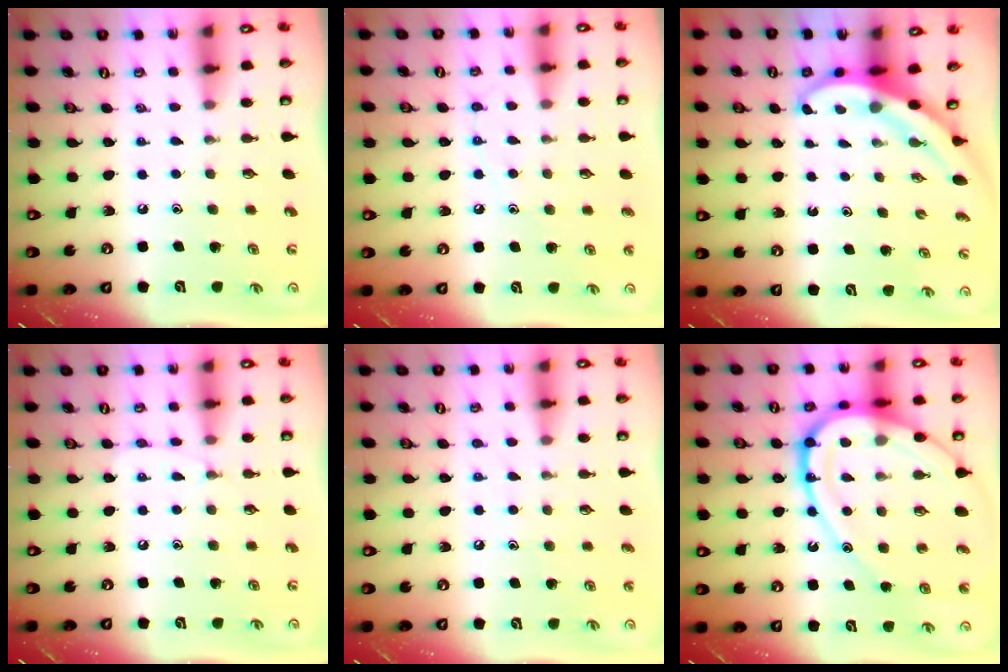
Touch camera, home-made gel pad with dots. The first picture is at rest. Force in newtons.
{"total": 7.3, "press": 7.2, "slide": 0.7}
{"total": 3.6, "press": 3.6, "slide": 0.3}
{"total": 5.8, "press": 5.8, "slide": 0.8}
{"total": 5.3, "press": 5.2, "slide": 0.6}
{"total": 20.7, "press": 20.6, "slide": 2.3}